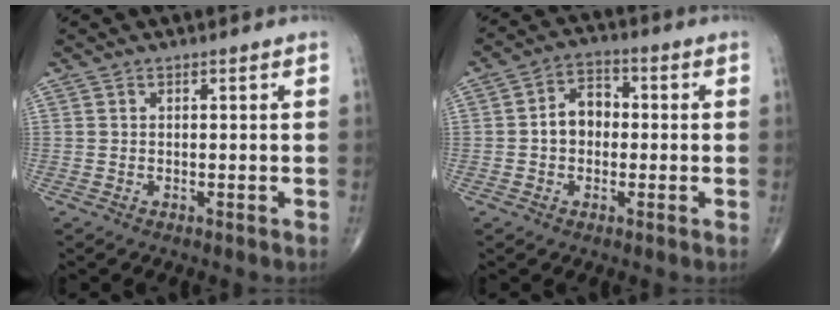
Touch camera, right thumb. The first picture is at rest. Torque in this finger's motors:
{"motor_torque": [0.04, 0.08, 0.56, 0.03, 0.02]}